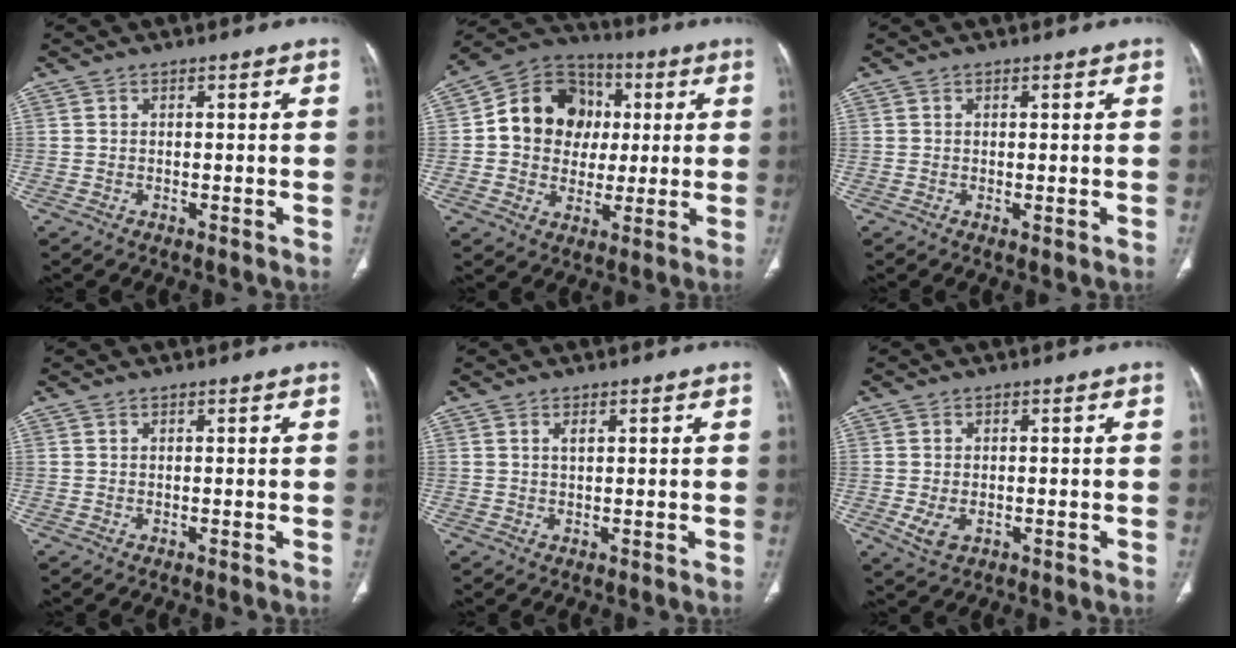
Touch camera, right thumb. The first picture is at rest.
{"total": 15.5, "force": [1.7, 13.4, 7.6], "torque": [-0.083, 0.019, 0.024]}
{"total": 1.0, "force": [-0.2, 0.3, 0.9], "torque": [-0.018, -0.005, -0.002]}
{"total": 0.0}
{"total": 1.2, "force": [0.5, 0.5, 1.0], "torque": [-0.019, 0.003, 0.012]}
{"total": 3.9, "force": [-1.0, 2.5, 2.8], "torque": [-0.059, -0.001, -0.010]}